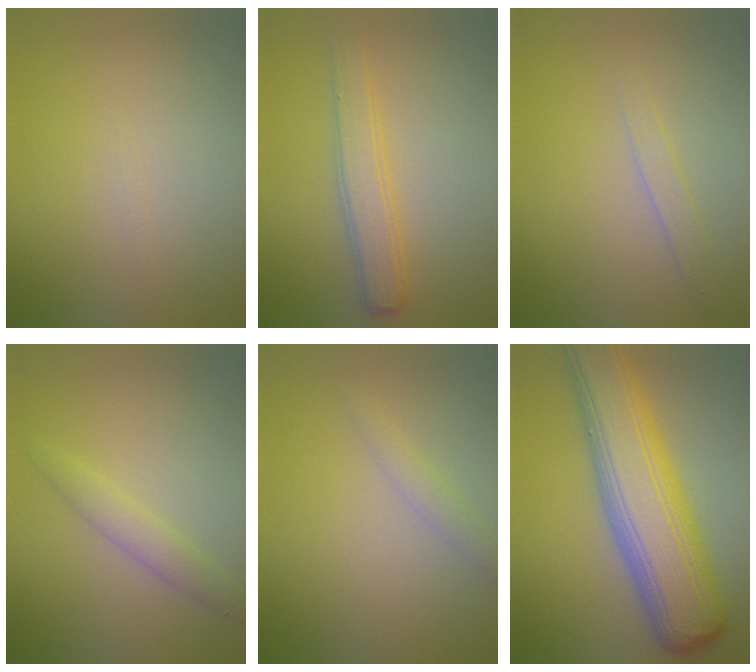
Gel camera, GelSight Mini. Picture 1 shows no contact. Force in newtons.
{"total": 2.9, "press": 2.9, "slide": 0.1}
{"total": 1.3, "press": 1.3, "slide": 0.0}
{"total": 1.9, "press": 1.9, "slide": 0.1}
{"total": 1.3, "press": 1.3, "slide": 0.1}
{"total": 10.2, "press": 10.2, "slide": 0.3}